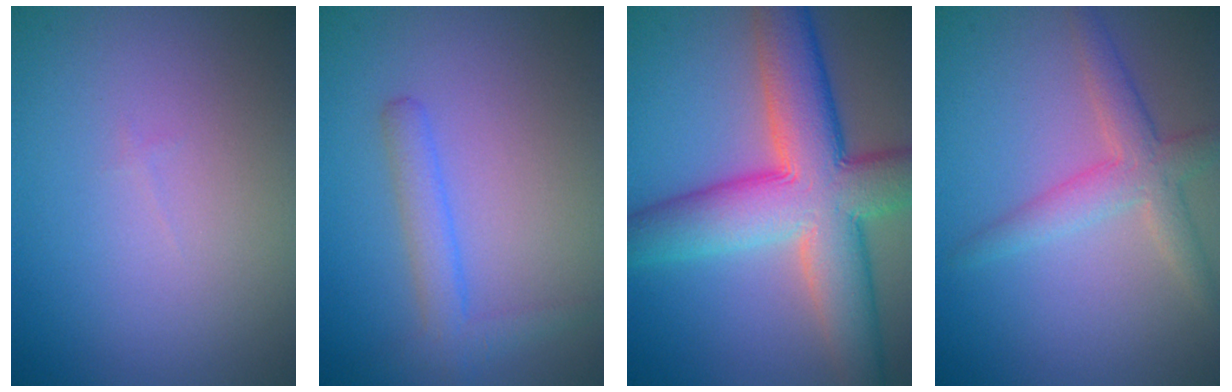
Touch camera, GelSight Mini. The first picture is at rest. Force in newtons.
{"total": 2.5, "press": 2.5, "slide": 0.0}
{"total": 11.3, "press": 11.3, "slide": 0.5}
{"total": 3.3, "press": 3.3, "slide": 0.2}